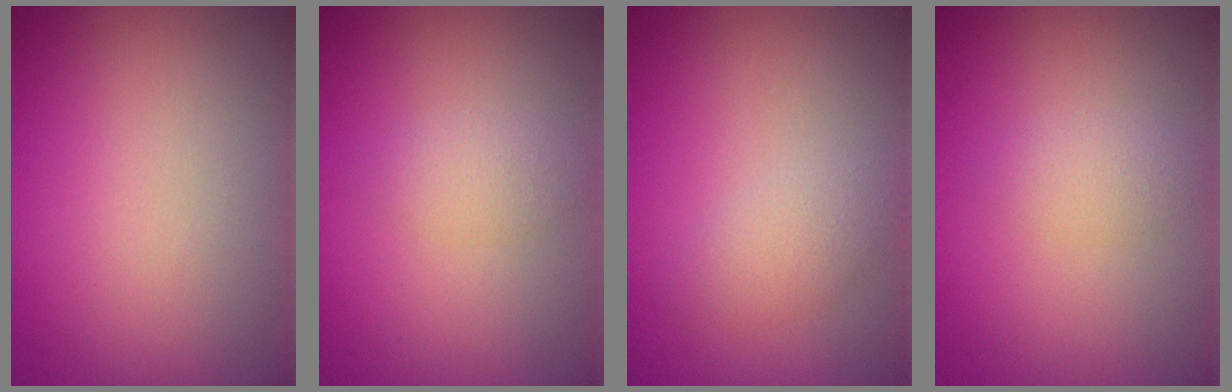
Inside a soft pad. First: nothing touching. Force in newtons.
{"total": 1.7, "press": 1.7, "slide": 0.1}
{"total": 2.1, "press": 2.1, "slide": 0.1}
{"total": 1.7, "press": 1.7, "slide": 0.1}